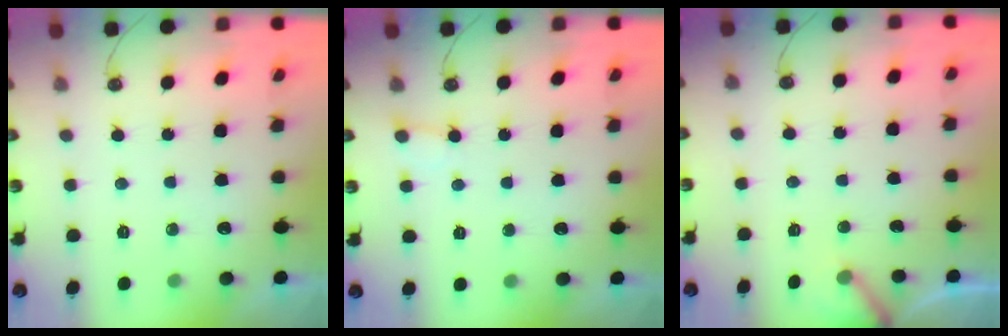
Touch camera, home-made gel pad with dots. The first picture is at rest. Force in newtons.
{"total": 3.7, "press": 3.7, "slide": 0.3}
{"total": 3.6, "press": 3.6, "slide": 0.2}